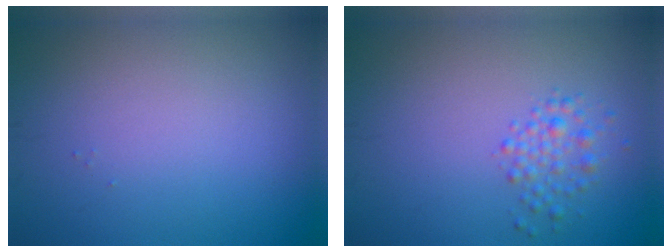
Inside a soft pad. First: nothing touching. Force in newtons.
{"total": 1.9, "press": 1.9, "slide": 0.1}